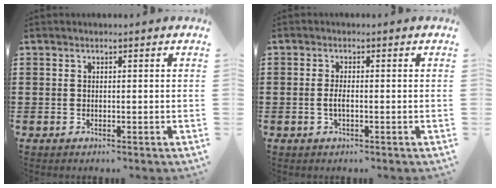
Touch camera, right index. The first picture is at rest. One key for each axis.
{"total": 1.9, "fx": -0.4, "fy": 0.5, "fz": 1.8, "tx": -0.041, "ty": -0.003, "tz": -0.009}